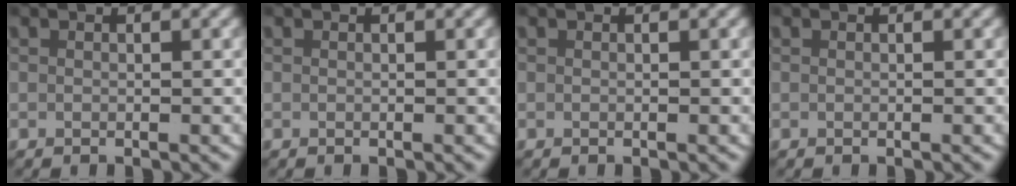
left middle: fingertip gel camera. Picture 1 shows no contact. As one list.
[{"total": 0.0}, {"total": 0.0}, {"total": 0.0}]